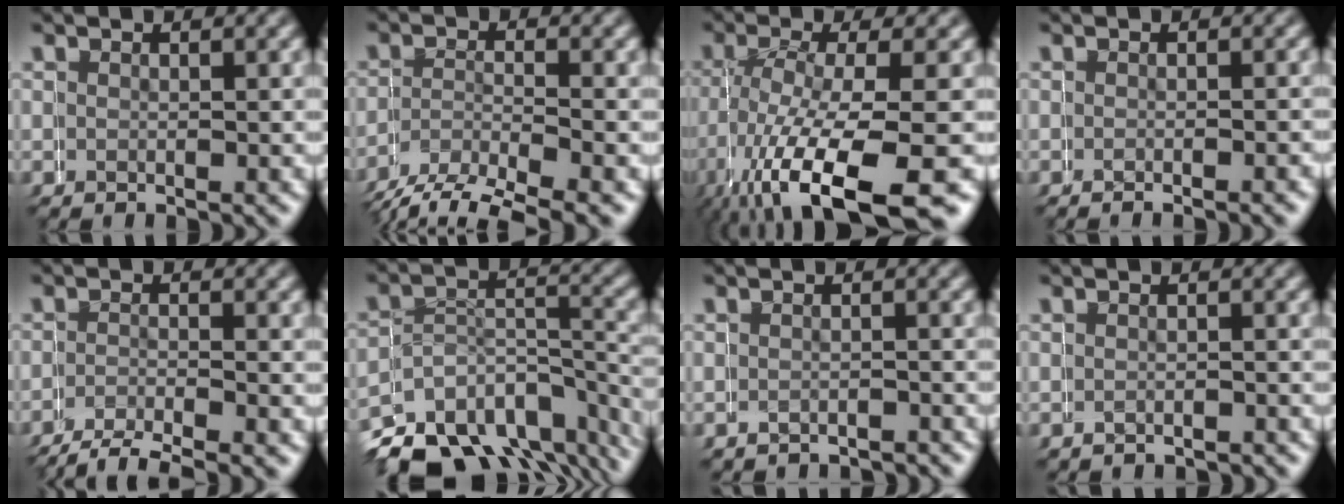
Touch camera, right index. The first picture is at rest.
{"total": 3.4, "force": [-2.3, 2.1, 1.6], "torque": [-0.033, -0.007, -0.037]}
{"total": 7.8, "force": [-3.5, 3.5, 6.1], "torque": [-0.121, -0.032, -0.026]}
{"total": 1.2, "force": [-1.1, -0.2, 0.4], "torque": [0.006, 0.007, -0.019]}
{"total": 4.1, "force": [-3.6, 1.8, 0.9], "torque": [-0.011, -0.009, -0.053]}
{"total": 10.4, "force": [-7.8, 6.1, 3.4], "torque": [-0.036, -0.033, -0.115]}
{"total": 2.1, "force": [-1.3, -0.1, -1.6], "torque": [0.027, 0.002, -0.020]}
{"total": 1.6, "force": [-0.6, -0.2, -1.5], "torque": [0.022, 0.003, -0.010]}